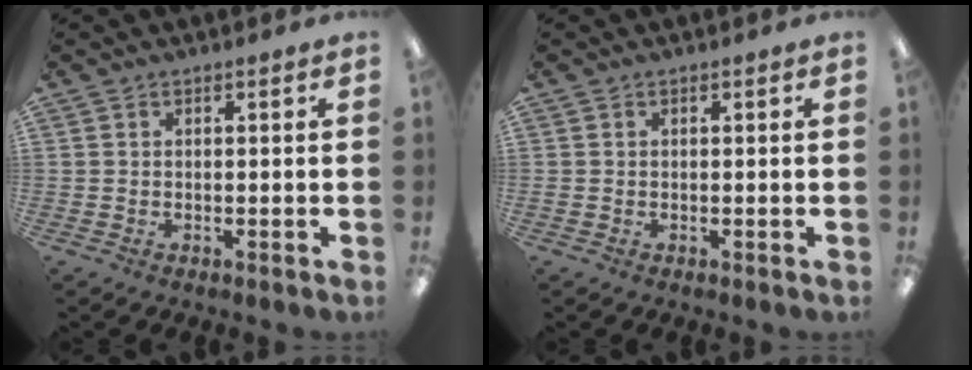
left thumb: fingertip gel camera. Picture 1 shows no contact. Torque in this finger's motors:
{"motor_torque": [-0.27, 0.12, 0.20, -0.07, -0.01]}